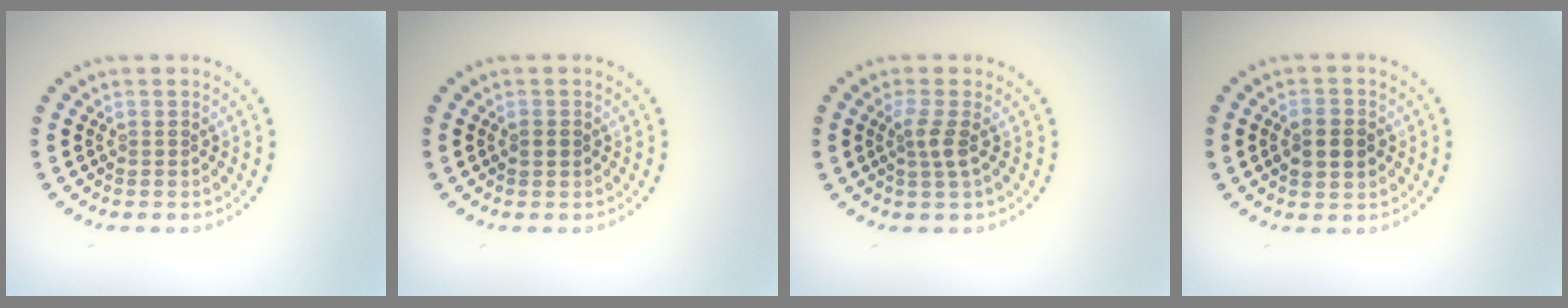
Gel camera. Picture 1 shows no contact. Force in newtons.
{"total": 1.1, "press": 1.1, "slide": 0.1}
{"total": 2.0, "press": 1.4, "slide": 1.4}
{"total": 3.4, "press": 3.4, "slide": 0.2}